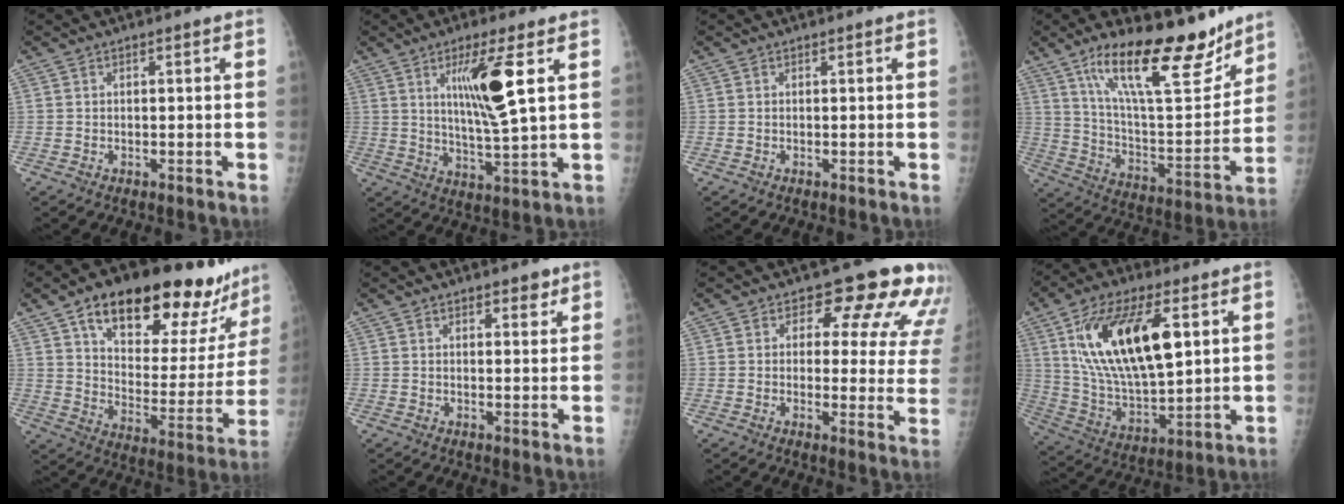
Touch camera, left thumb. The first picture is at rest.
{"total": 11.3, "force": [3.9, 1.1, 10.5], "torque": [-0.192, -0.034, 0.074]}
{"total": 0.0}
{"total": 22.7, "force": [15.4, 7.0, 15.1], "torque": [-0.205, -0.081, 0.263]}
{"total": 26.7, "force": [18.8, 10.5, 15.8], "torque": [-0.186, -0.066, 0.276]}
{"total": 2.9, "force": [2.0, 1.4, 1.6], "torque": [-0.004, -0.011, 0.027]}
{"total": 14.5, "force": [9.7, 6.9, 8.3], "torque": [-0.041, -0.048, 0.088]}
{"total": 21.4, "force": [7.1, 9.4, 17.9], "torque": [-0.309, -0.024, 0.134]}